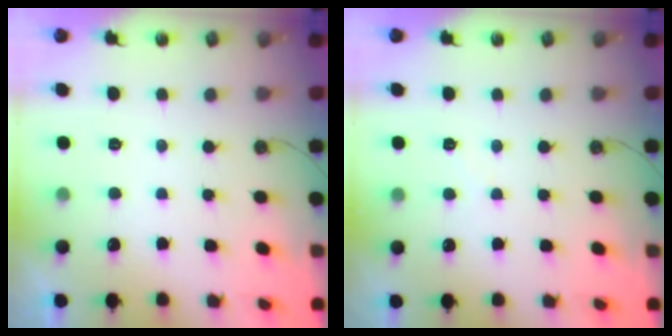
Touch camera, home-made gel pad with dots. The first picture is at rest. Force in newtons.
{"total": 3.2, "press": 3.2, "slide": 0.5}